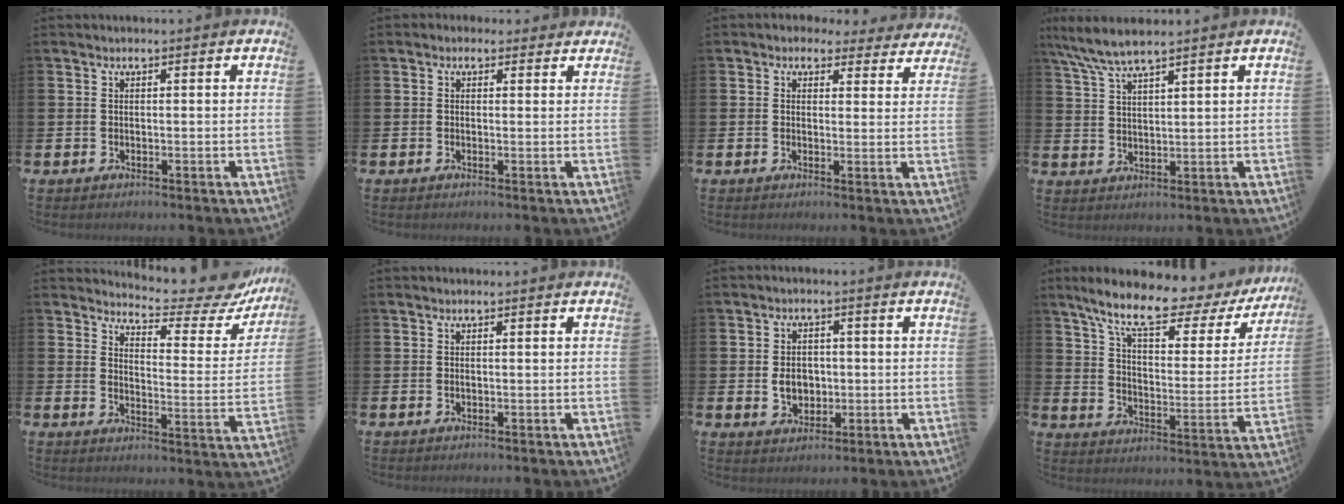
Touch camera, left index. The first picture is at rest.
{"total": 1.0, "force": [0.6, 0.8, 0.1], "torque": [-0.001, 0.008, 0.010]}
{"total": 3.0, "force": [2.4, 1.7, 0.2], "torque": [-0.006, -0.013, 0.038]}
{"total": 6.2, "force": [5.4, 0.6, 2.9], "torque": [-0.075, -0.013, 0.099]}
{"total": 7.0, "force": [6.6, 1.3, 2.0], "torque": [-0.040, -0.061, 0.108]}
{"total": 0.0}
{"total": 3.8, "force": [-0.2, 3.1, 2.2], "torque": [-0.032, 0.002, -0.013]}
{"total": 10.7, "force": [8.7, 2.7, 5.6], "torque": [-0.141, -0.045, 0.145]}